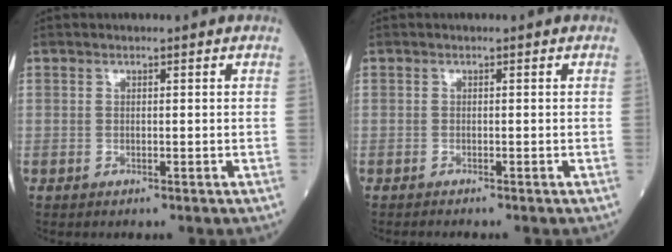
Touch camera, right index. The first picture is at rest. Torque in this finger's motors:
{"motor_torque": [-0.67, 0.10, -0.19, -0.07]}